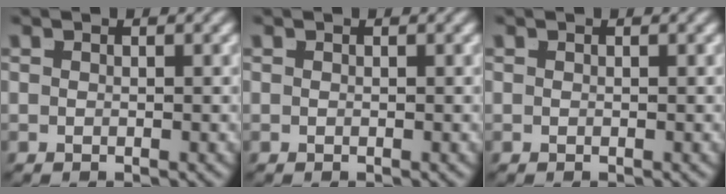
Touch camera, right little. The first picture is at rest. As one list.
[{"total": 0.0}, {"total": 0.0}]